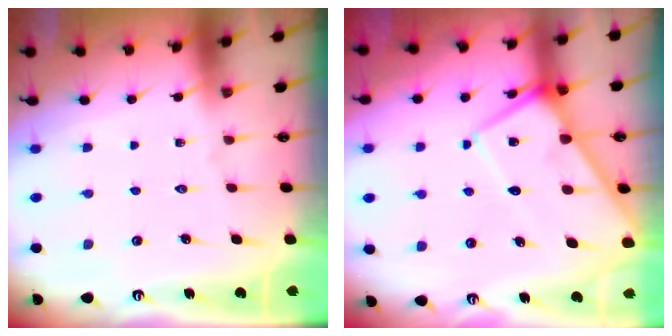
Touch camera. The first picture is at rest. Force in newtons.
{"total": 10.7, "press": 10.7, "slide": 1.1}